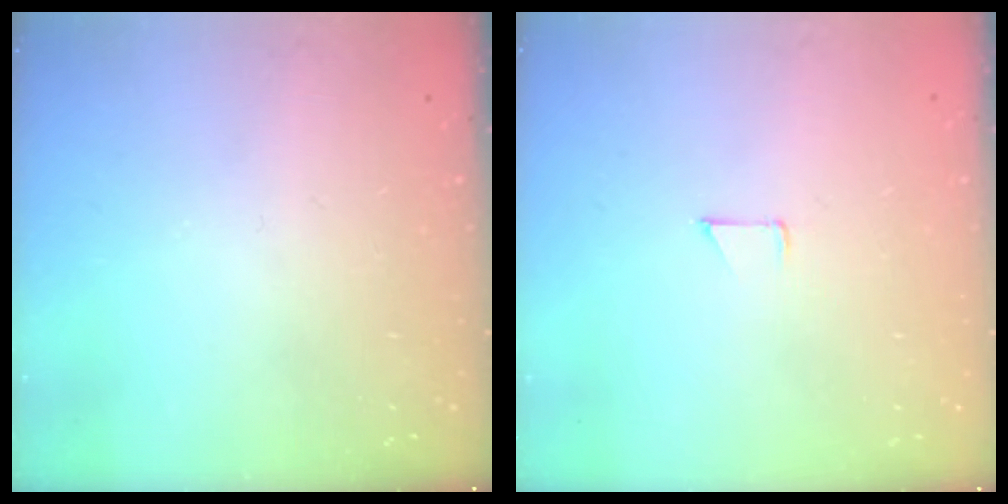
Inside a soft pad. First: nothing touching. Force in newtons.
{"total": 3.4, "press": 3.4, "slide": 0.3}